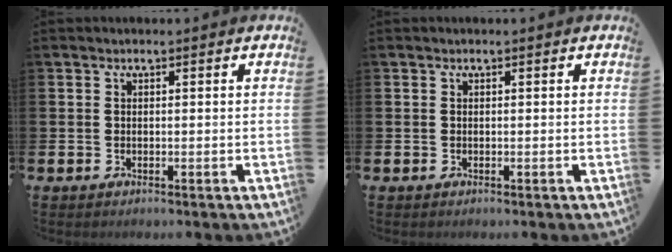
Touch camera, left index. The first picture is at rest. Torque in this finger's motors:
{"motor_torque": [-0.02, 0.00, 0.00, 0.00]}